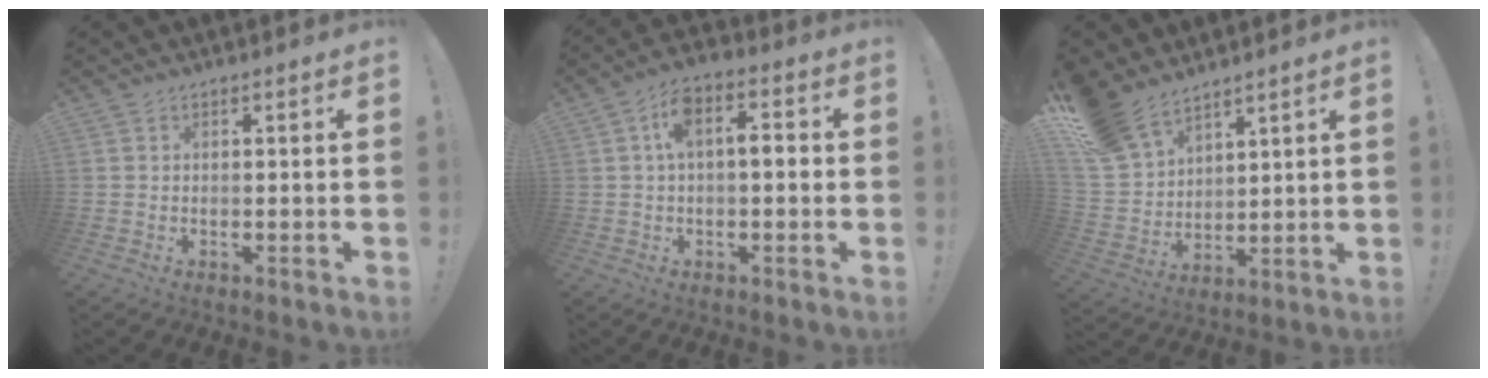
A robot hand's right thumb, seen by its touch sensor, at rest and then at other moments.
{"total": 9.0, "force": [0.7, 4.8, 7.6], "torque": [-0.111, 0.009, 0.011]}
{"total": 13.6, "force": [10.4, 7.5, 4.6], "torque": [-0.100, -0.066, 0.203]}